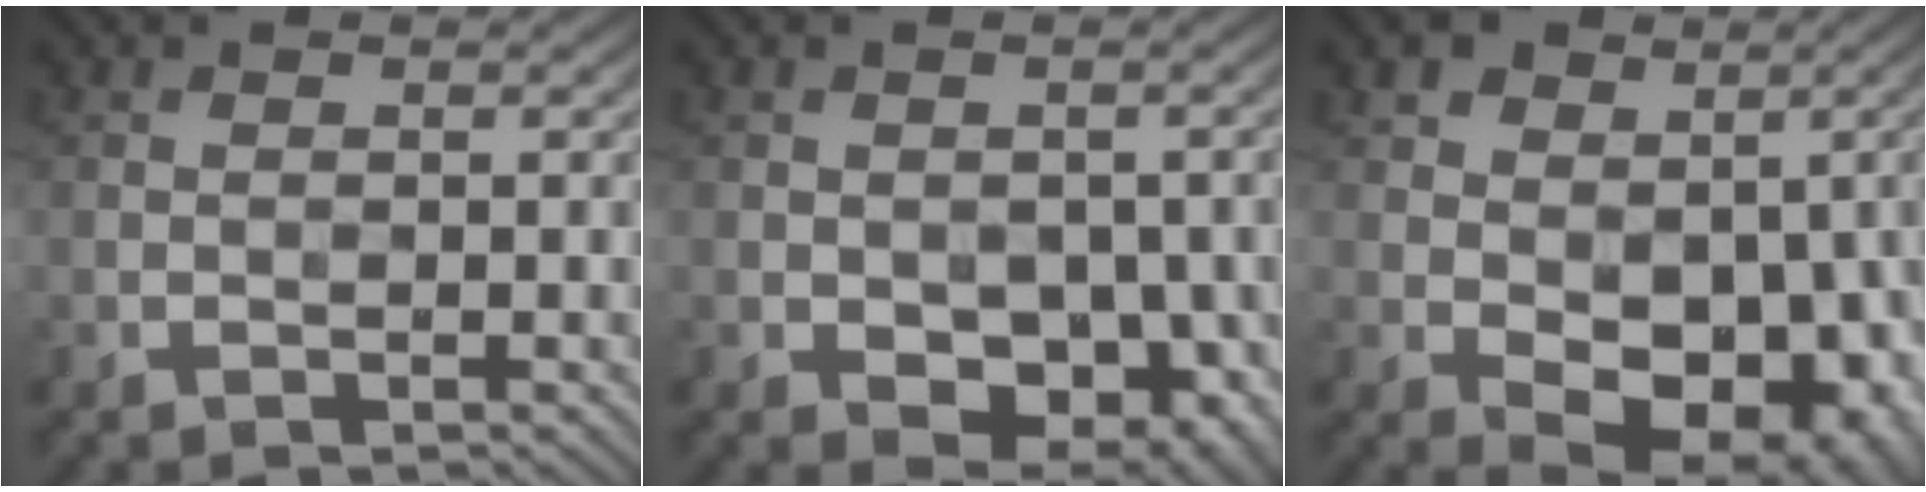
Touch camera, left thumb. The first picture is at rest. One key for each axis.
{"total": 6.0, "fx": -2.0, "fy": 4.0, "fz": 4.0, "tx": -0.062, "ty": -0.019, "tz": -0.023}
{"total": 11.6, "fx": 0.4, "fy": 8.6, "fz": 7.8, "tx": -0.093, "ty": -0.013, "tz": 0.025}